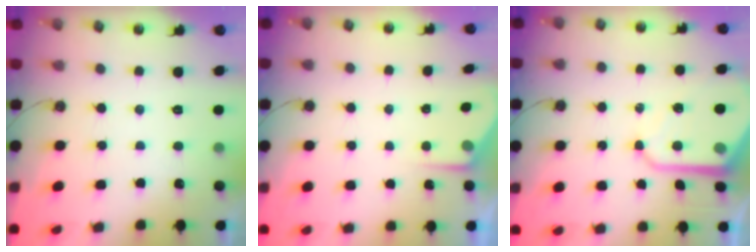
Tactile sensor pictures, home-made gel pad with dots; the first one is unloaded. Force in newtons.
{"total": 3.2, "press": 3.2, "slide": 0.5}
{"total": 12.2, "press": 12.2, "slide": 1.1}